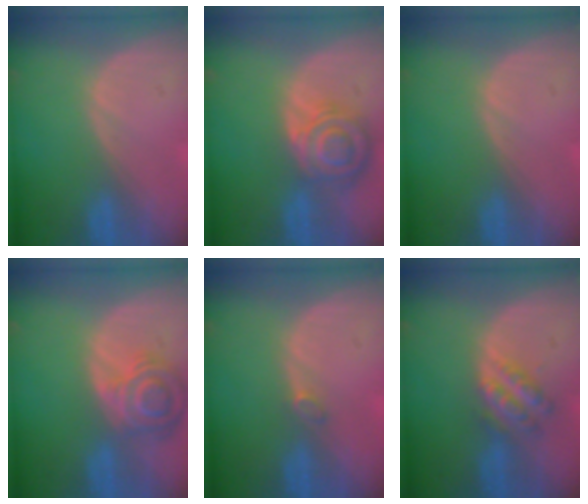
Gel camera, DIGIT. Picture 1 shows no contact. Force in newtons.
{"total": 8.3, "press": 7.2, "slide": 4.1}
{"total": 0.0}
{"total": 8.0, "press": 7.1, "slide": 3.8}
{"total": 1.2, "press": 1.2, "slide": 0.2}
{"total": 5.5, "press": 5.0, "slide": 2.4}